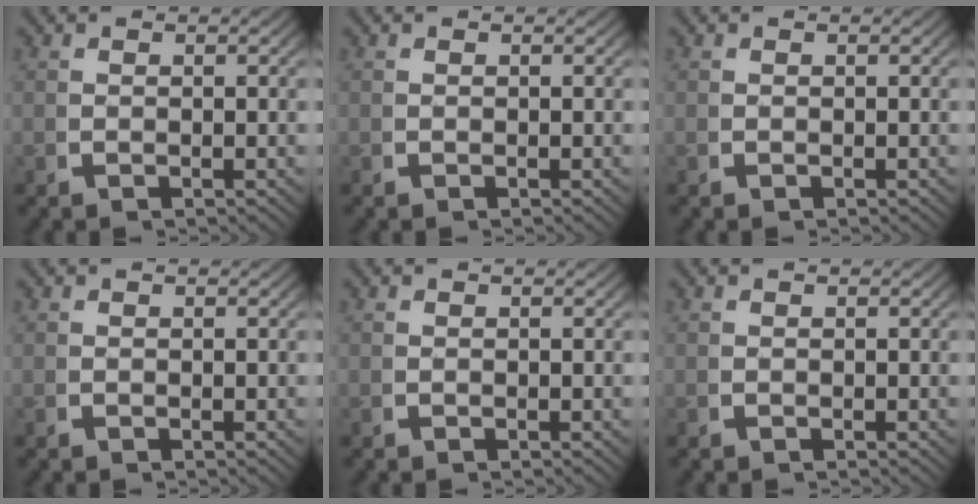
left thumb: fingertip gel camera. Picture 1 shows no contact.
{"total": 0.0}
{"total": 0.0}
{"total": 0.0}
{"total": 0.0}
{"total": 0.0}